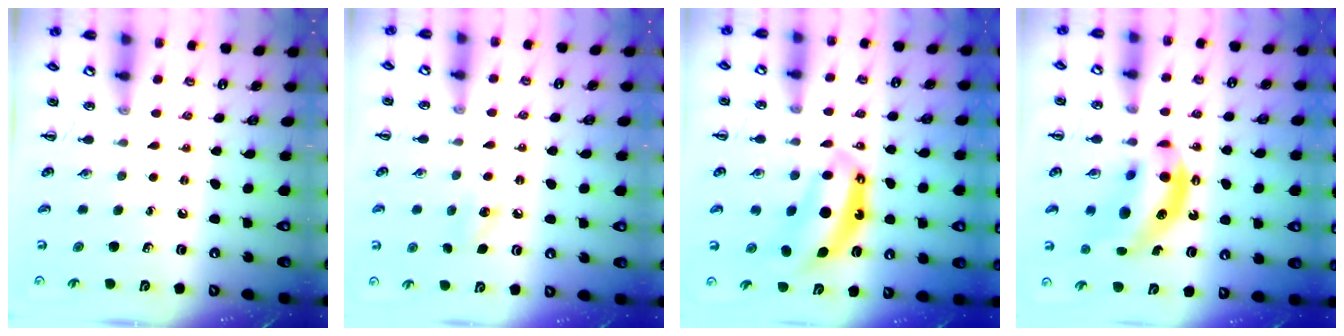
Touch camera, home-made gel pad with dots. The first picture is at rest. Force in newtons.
{"total": 7.1, "press": 6.9, "slide": 1.9}
{"total": 8.1, "press": 7.9, "slide": 2.0}
{"total": 14.2, "press": 13.7, "slide": 3.6}